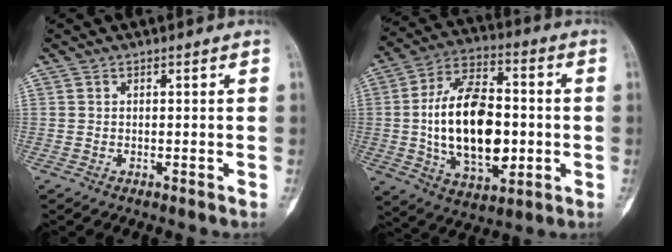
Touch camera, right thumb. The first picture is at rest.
{"total": 21.1, "force": [-1.2, 11.9, 17.4], "torque": [-0.278, 0.012, -0.013]}